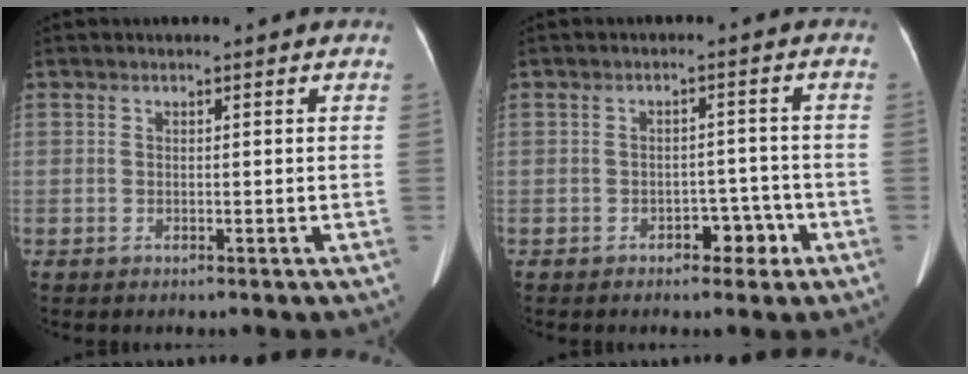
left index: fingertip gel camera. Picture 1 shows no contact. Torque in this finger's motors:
{"motor_torque": [0.15, 0.21, 0.02, 0.02]}